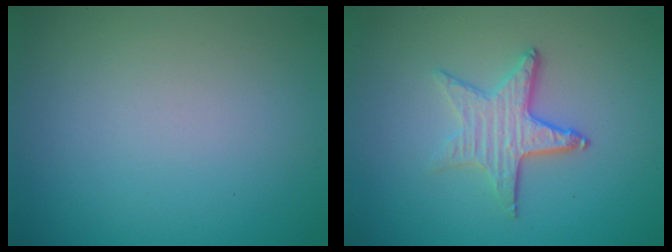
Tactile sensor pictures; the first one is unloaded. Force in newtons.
{"total": 3.6, "press": 2.8, "slide": 2.2}